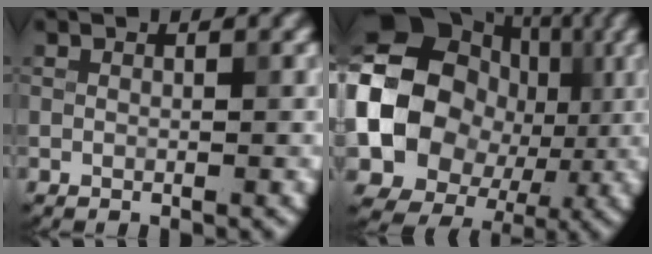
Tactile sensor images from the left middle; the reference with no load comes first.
{"total": 15.5, "force": [-1.0, 13.1, 8.1], "torque": [-0.162, -0.011, -0.029]}